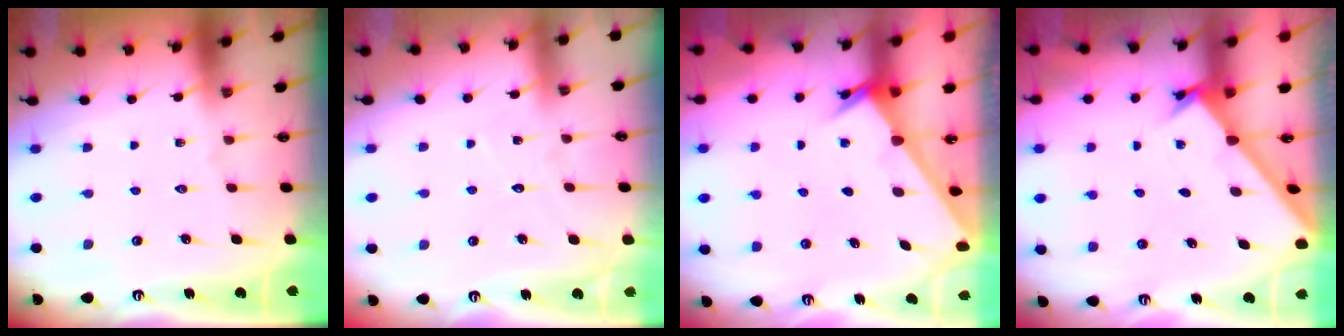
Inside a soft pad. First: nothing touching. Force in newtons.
{"total": 4.9, "press": 4.9, "slide": 0.4}
{"total": 2.2, "press": 2.1, "slide": 0.3}
{"total": 1.7, "press": 1.7, "slide": 0.1}